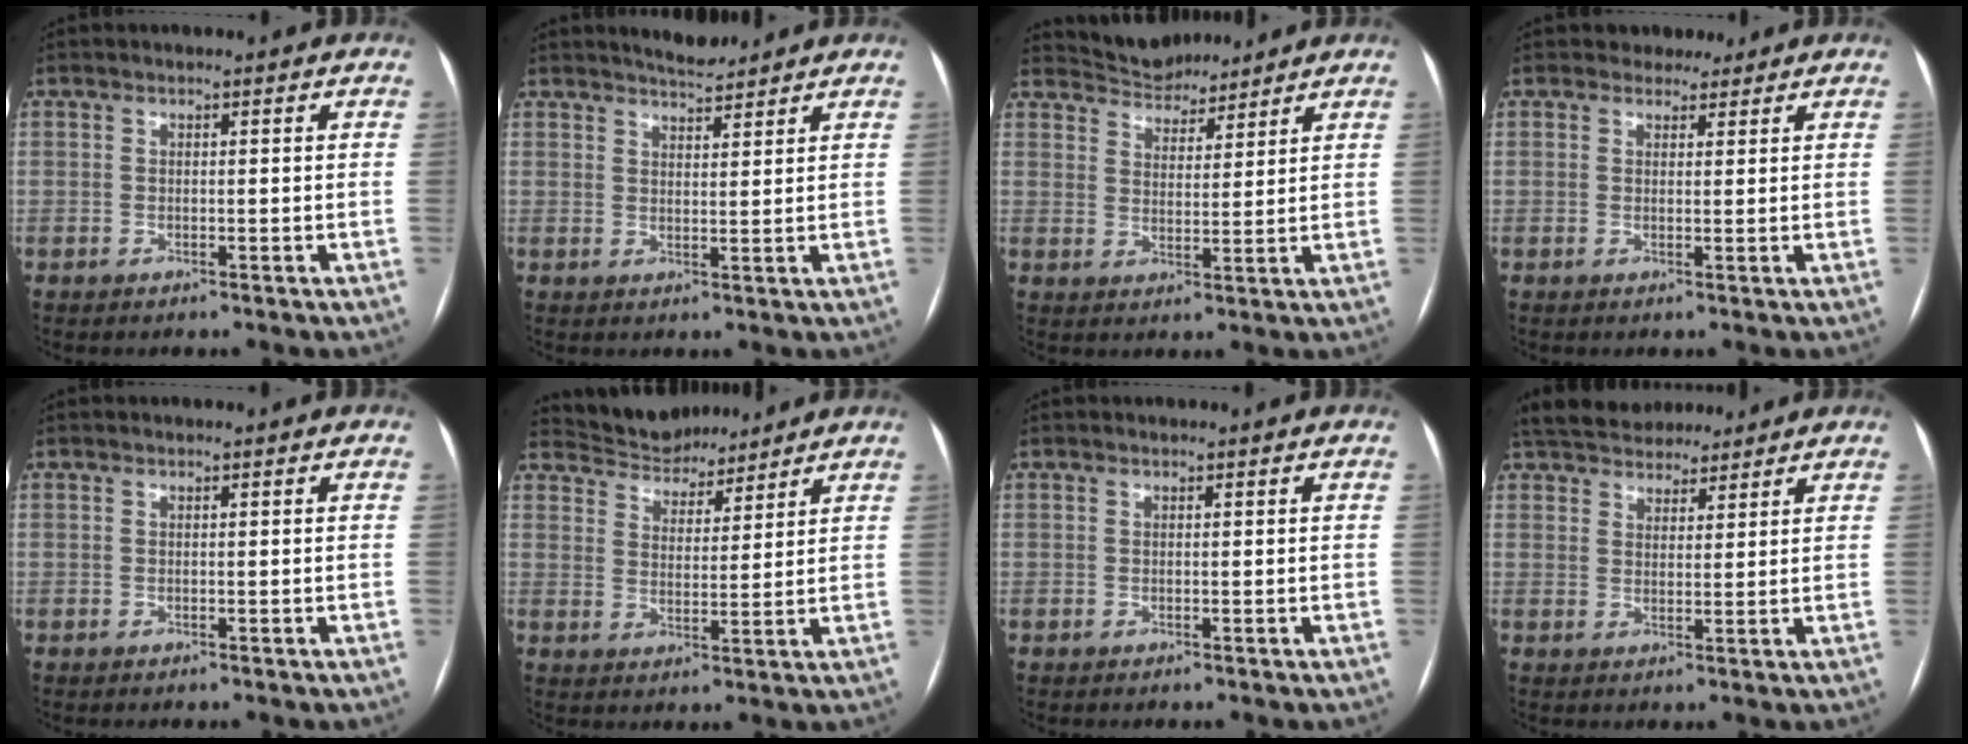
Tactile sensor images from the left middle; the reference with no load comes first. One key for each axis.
{"total": 3.7, "fx": 3.6, "fy": 0.5, "fz": 0.8, "tx": -0.015, "ty": 0.004, "tz": 0.058}
{"total": 6.8, "fx": 6.6, "fy": 1.8, "fz": 0.5, "tx": -0.014, "ty": 0.016, "tz": 0.112}
{"total": 2.4, "fx": 2.0, "fy": 1.4, "fz": 0.0, "tx": 0.004, "ty": 0.008, "tz": 0.027}
{"total": 0.0}
{"total": 8.4, "fx": 8.0, "fy": 2.3, "fz": 1.0, "tx": -0.020, "ty": 0.014, "tz": 0.139}
{"total": 0.0}
{"total": 12.3, "fx": 10.8, "fy": 4.6, "fz": 3.9, "tx": -0.068, "ty": 0.034, "tz": 0.169}